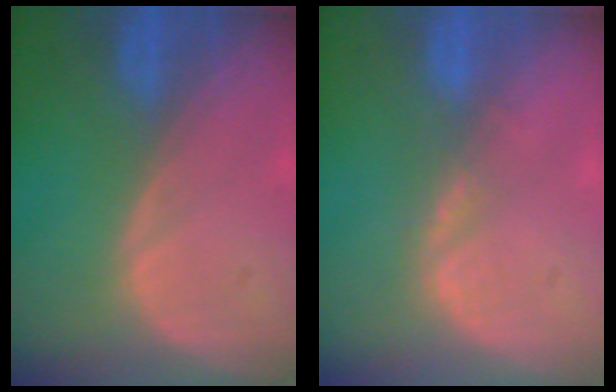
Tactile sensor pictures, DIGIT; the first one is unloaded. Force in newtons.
{"total": 2.3, "press": 1.8, "slide": 1.5}